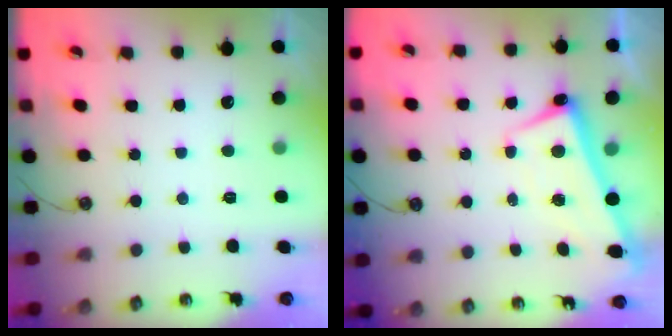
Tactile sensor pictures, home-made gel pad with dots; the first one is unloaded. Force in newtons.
{"total": 2.6, "press": 2.6, "slide": 0.3}